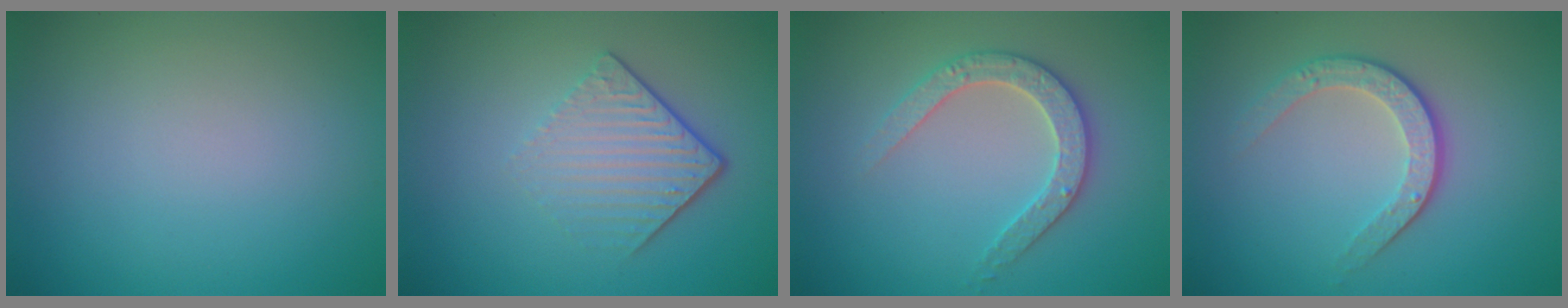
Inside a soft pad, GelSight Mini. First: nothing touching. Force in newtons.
{"total": 4.3, "press": 2.9, "slide": 3.2}
{"total": 2.9, "press": 2.9, "slide": 0.5}
{"total": 3.3, "press": 2.5, "slide": 2.1}